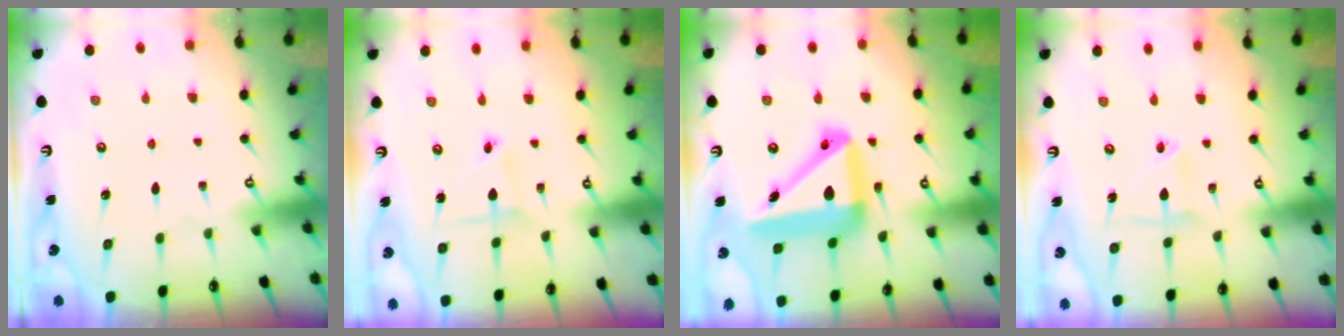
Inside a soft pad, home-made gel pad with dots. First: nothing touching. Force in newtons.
{"total": 2.5, "press": 2.5, "slide": 0.2}
{"total": 19.5, "press": 19.3, "slide": 3.0}
{"total": 3.5, "press": 3.4, "slide": 0.8}